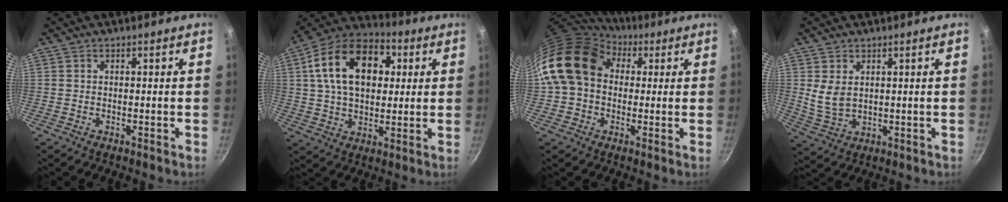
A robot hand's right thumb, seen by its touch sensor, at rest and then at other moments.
{"total": 19.4, "force": [4.7, 12.8, 13.8], "torque": [-0.207, 0.016, 0.065]}
{"total": 15.1, "force": [3.7, 11.8, 8.7], "torque": [-0.131, 0.022, 0.049]}
{"total": 5.3, "force": [1.6, 3.4, 3.8], "torque": [-0.068, -0.020, 0.042]}